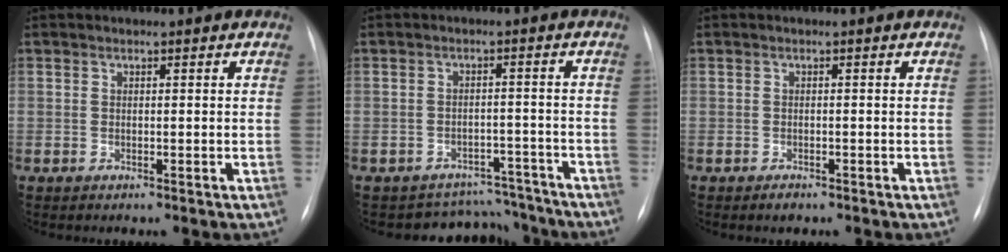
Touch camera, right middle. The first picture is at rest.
{"total": 6.8, "force": [-6.1, 2.5, -1.5], "torque": [0.031, 0.037, -0.076]}
{"total": 0.9, "force": [-0.7, 0.4, 0.4], "torque": [-0.003, 0.000, -0.004]}